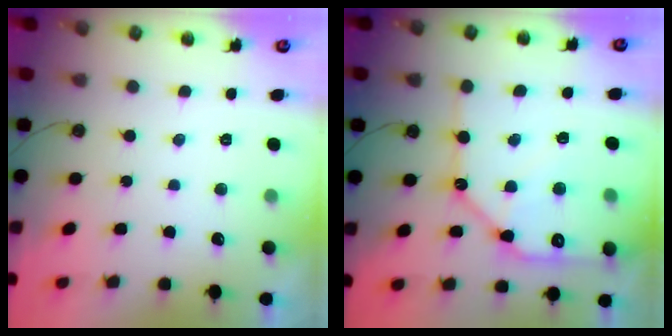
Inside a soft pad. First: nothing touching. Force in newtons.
{"total": 18.8, "press": 18.7, "slide": 1.0}